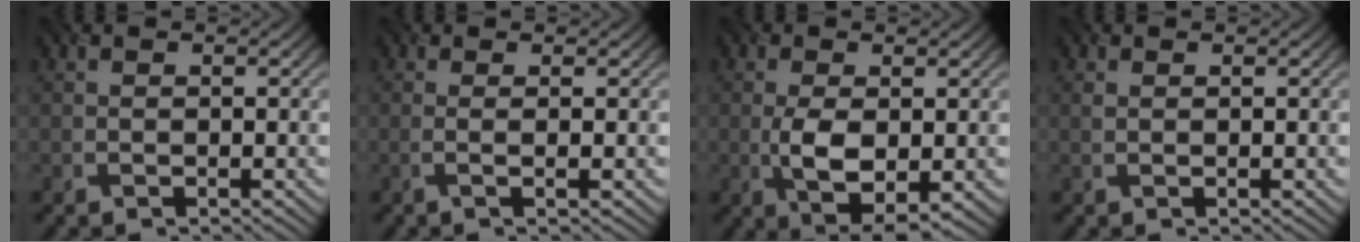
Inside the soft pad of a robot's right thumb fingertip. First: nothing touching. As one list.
[{"total": 1.6, "force": [0.0, 0.2, 1.6], "torque": [-0.031, 0.004, -0.009]}, {"total": 5.9, "force": [-0.9, 2.7, 5.2], "torque": [-0.105, -0.009, -0.011]}, {"total": 0.7, "force": [0.4, 0.4, 0.4], "torque": [-0.014, 0.000, 0.009]}]